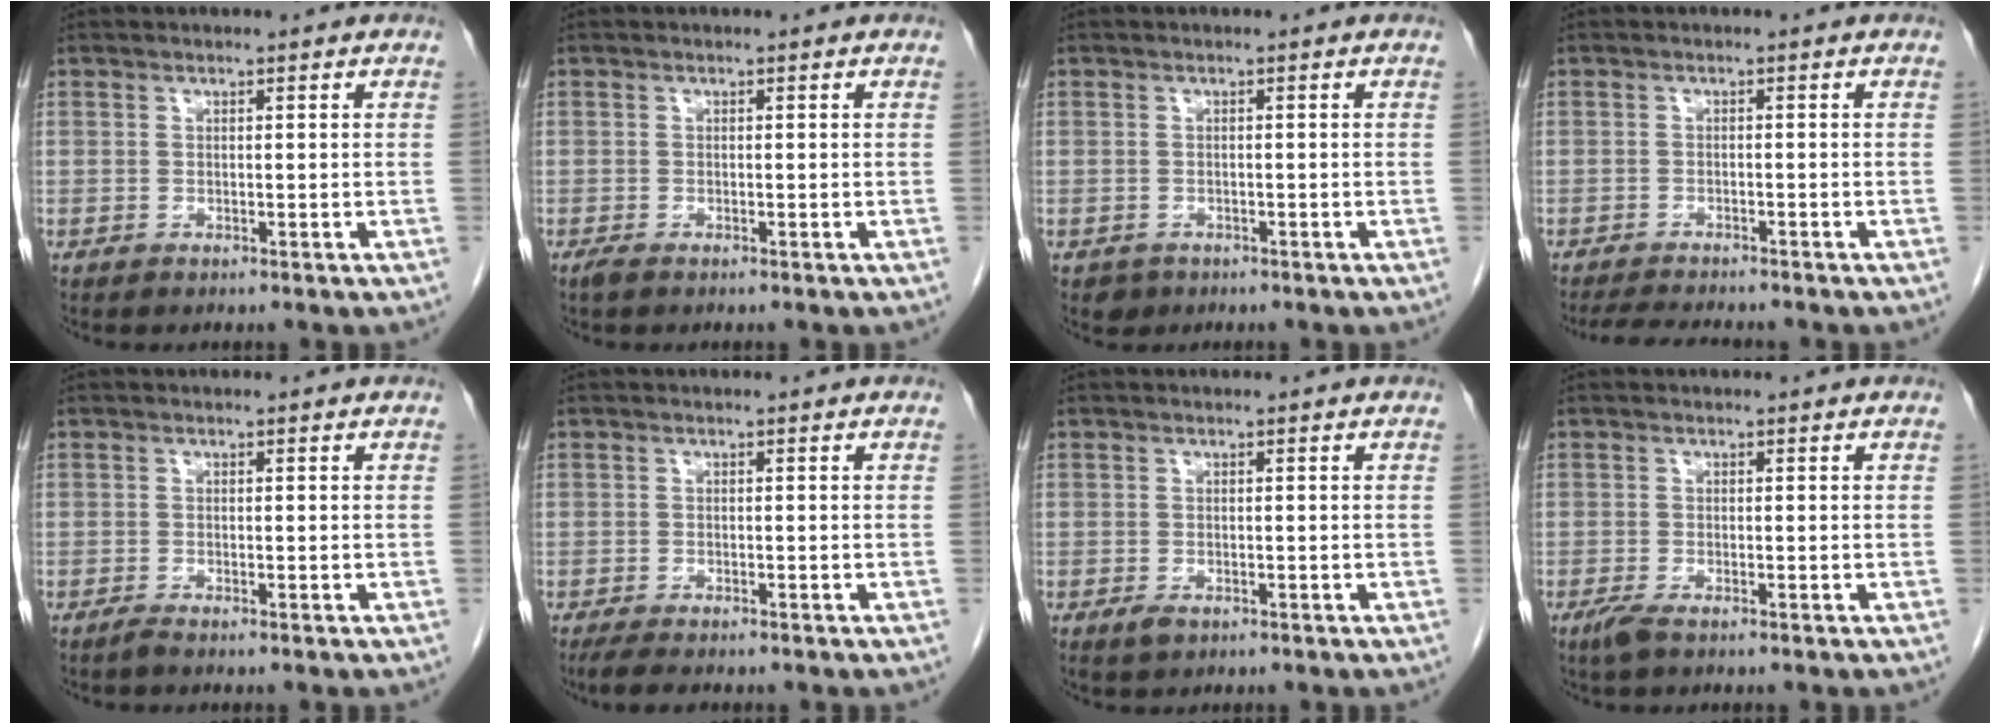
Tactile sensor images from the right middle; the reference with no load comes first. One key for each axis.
{"total": 0.8, "fx": -0.6, "fy": 0.2, "fz": 0.5, "tx": -0.015, "ty": -0.003, "tz": -0.011}
{"total": 1.5, "fx": -0.9, "fy": 1.2, "fz": 0.1, "tx": -0.005, "ty": 0.003, "tz": -0.010}
{"total": 6.0, "fx": -5.5, "fy": 0.7, "fz": 2.2, "tx": -0.035, "ty": -0.014, "tz": -0.086}
{"total": 0.7, "fx": -0.6, "fy": -0.2, "fz": 0.3, "tx": -0.008, "ty": -0.002, "tz": -0.013}
{"total": 3.5, "fx": -2.8, "fy": 0.8, "fz": 2.0, "tx": -0.038, "ty": -0.011, "tz": -0.040}
{"total": 1.4, "fx": -0.7, "fy": 0.7, "fz": 0.9, "tx": -0.018, "ty": -0.001, "tz": -0.008}
{"total": 1.8, "fx": -1.2, "fy": 0.3, "fz": 1.3, "tx": -0.034, "ty": -0.006, "tz": -0.025}